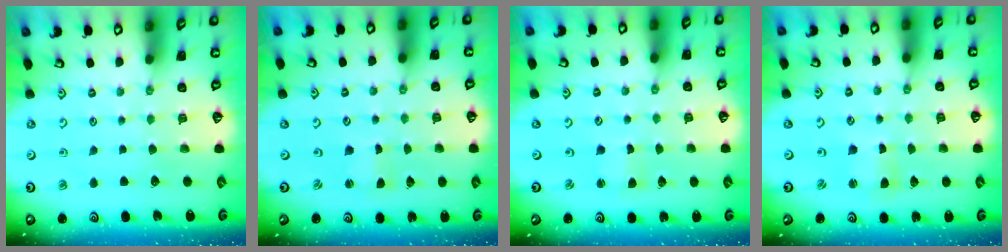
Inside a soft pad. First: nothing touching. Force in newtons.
{"total": 0.6, "press": 0.6, "slide": 0.0}
{"total": 1.2, "press": 1.2, "slide": 0.2}
{"total": 2.7, "press": 2.7, "slide": 0.4}